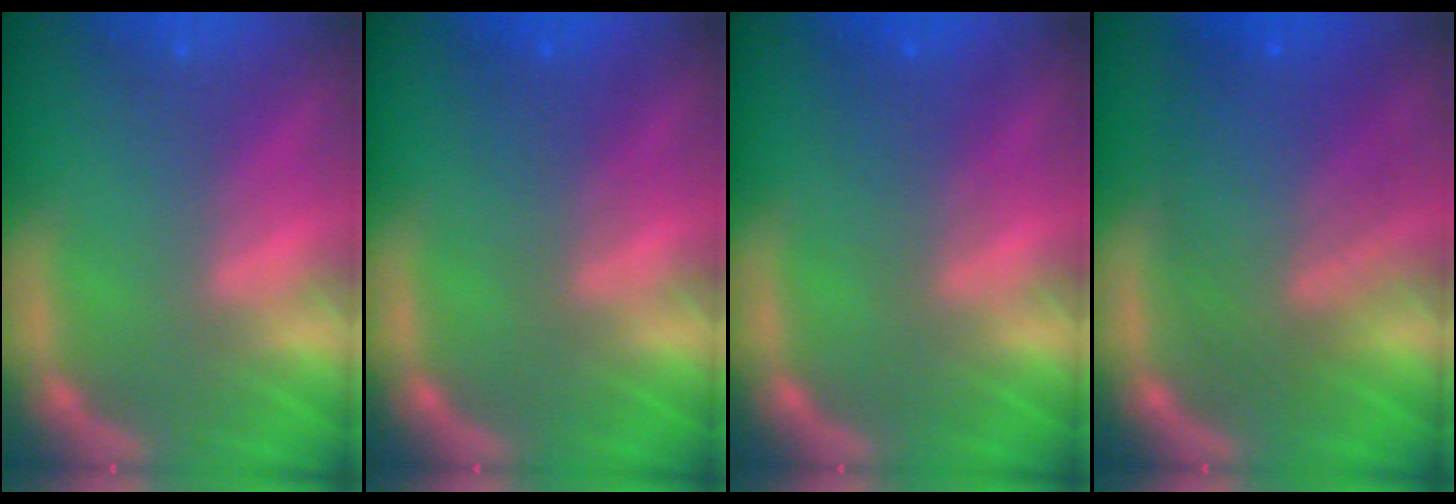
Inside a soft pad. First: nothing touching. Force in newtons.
{"total": 2.5}
{"total": 2.5}
{"total": 8.0}